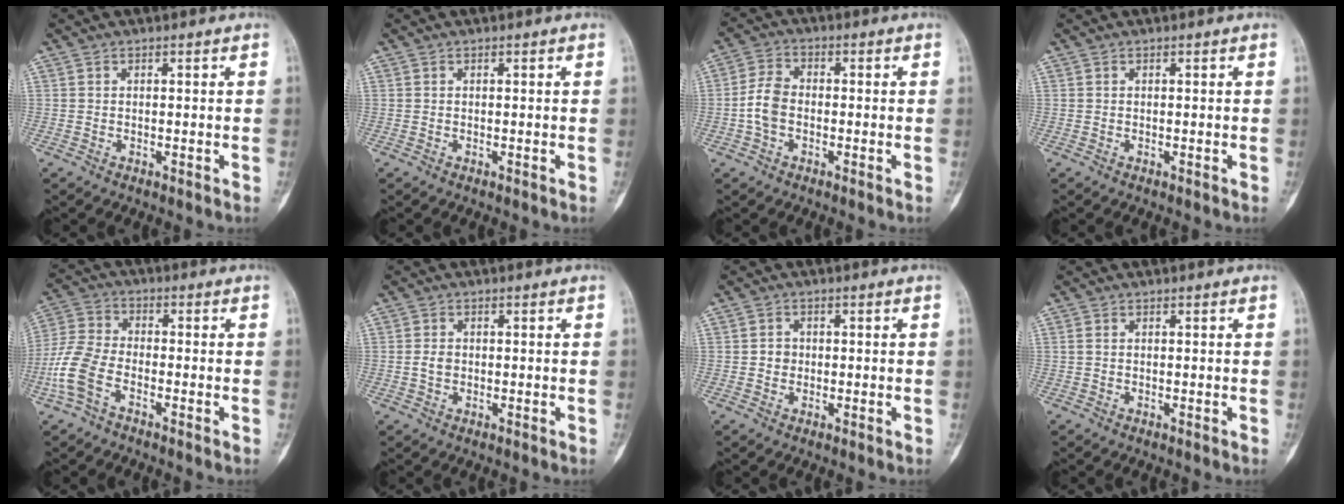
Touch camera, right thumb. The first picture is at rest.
{"total": 0.0}
{"total": 5.5, "force": [-1.2, 3.8, 3.8], "torque": [-0.076, 0.020, -0.031]}
{"total": 0.0}
{"total": 8.9, "force": [-3.9, 4.8, 6.4], "torque": [-0.149, 0.023, -0.085]}
{"total": 2.0, "force": [-0.2, 1.5, 1.2], "torque": [-0.022, 0.006, -0.004]}
{"total": 2.1, "force": [-0.1, 2.0, 0.8], "torque": [0.000, 0.006, -0.003]}
{"total": 0.5, "force": [0.1, 0.4, 0.3], "torque": [-0.010, 0.000, 0.002]}